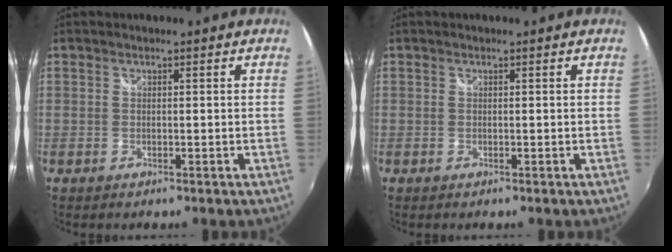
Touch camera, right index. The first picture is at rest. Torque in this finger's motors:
{"motor_torque": [0.00, 0.00, -0.01, 0.00]}